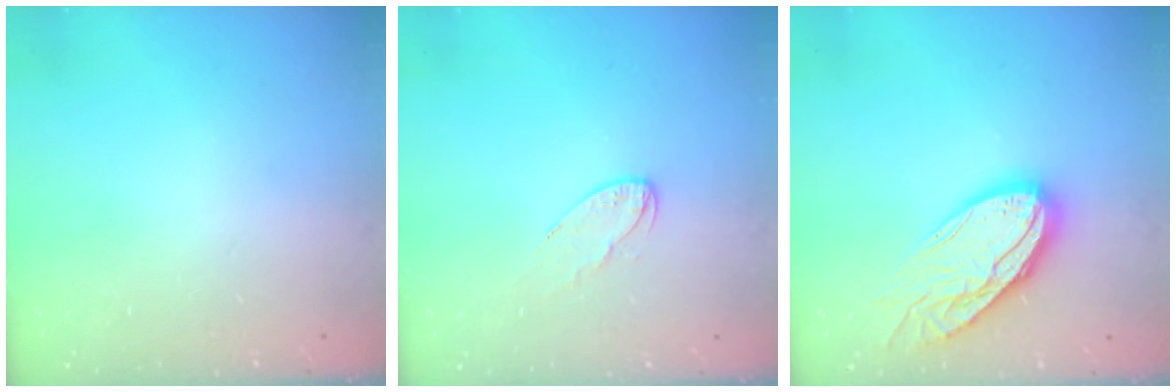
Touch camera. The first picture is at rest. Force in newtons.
{"total": 5.7, "press": 5.7, "slide": 0.5}
{"total": 17.7, "press": 17.6, "slide": 1.7}